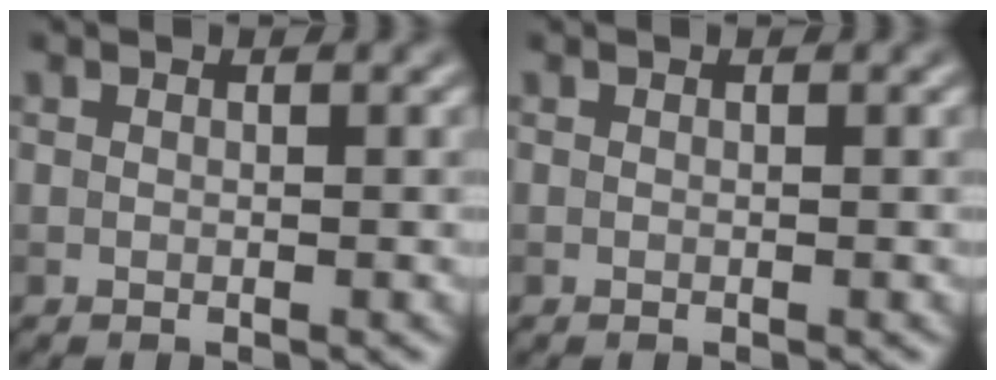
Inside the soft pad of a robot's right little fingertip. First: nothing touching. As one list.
[{"total": 0.0}]